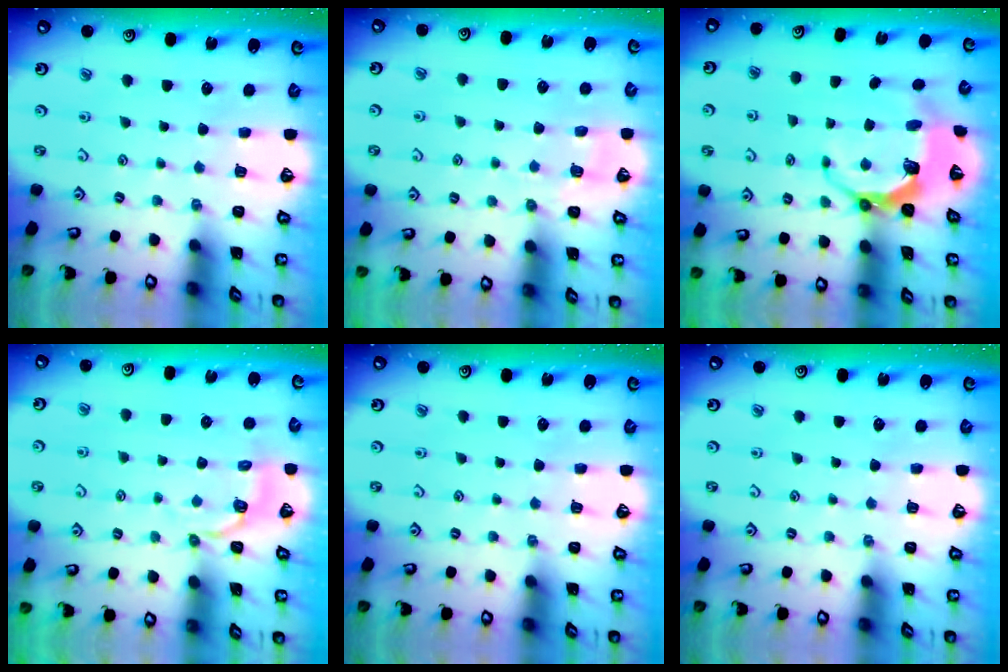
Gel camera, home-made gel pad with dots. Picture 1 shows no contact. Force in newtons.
{"total": 5.0, "press": 4.7, "slide": 1.5}
{"total": 8.1, "press": 6.9, "slide": 4.3}
{"total": 3.5, "press": 2.6, "slide": 2.4}
{"total": 0.0}
{"total": 0.0}